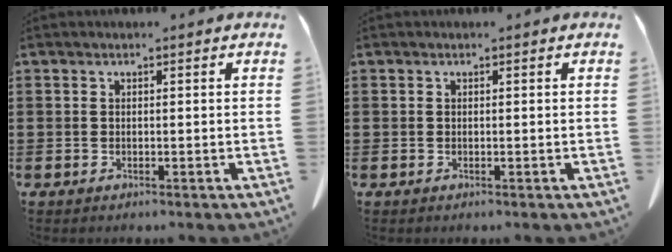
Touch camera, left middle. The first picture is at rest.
{"total": 0.0}